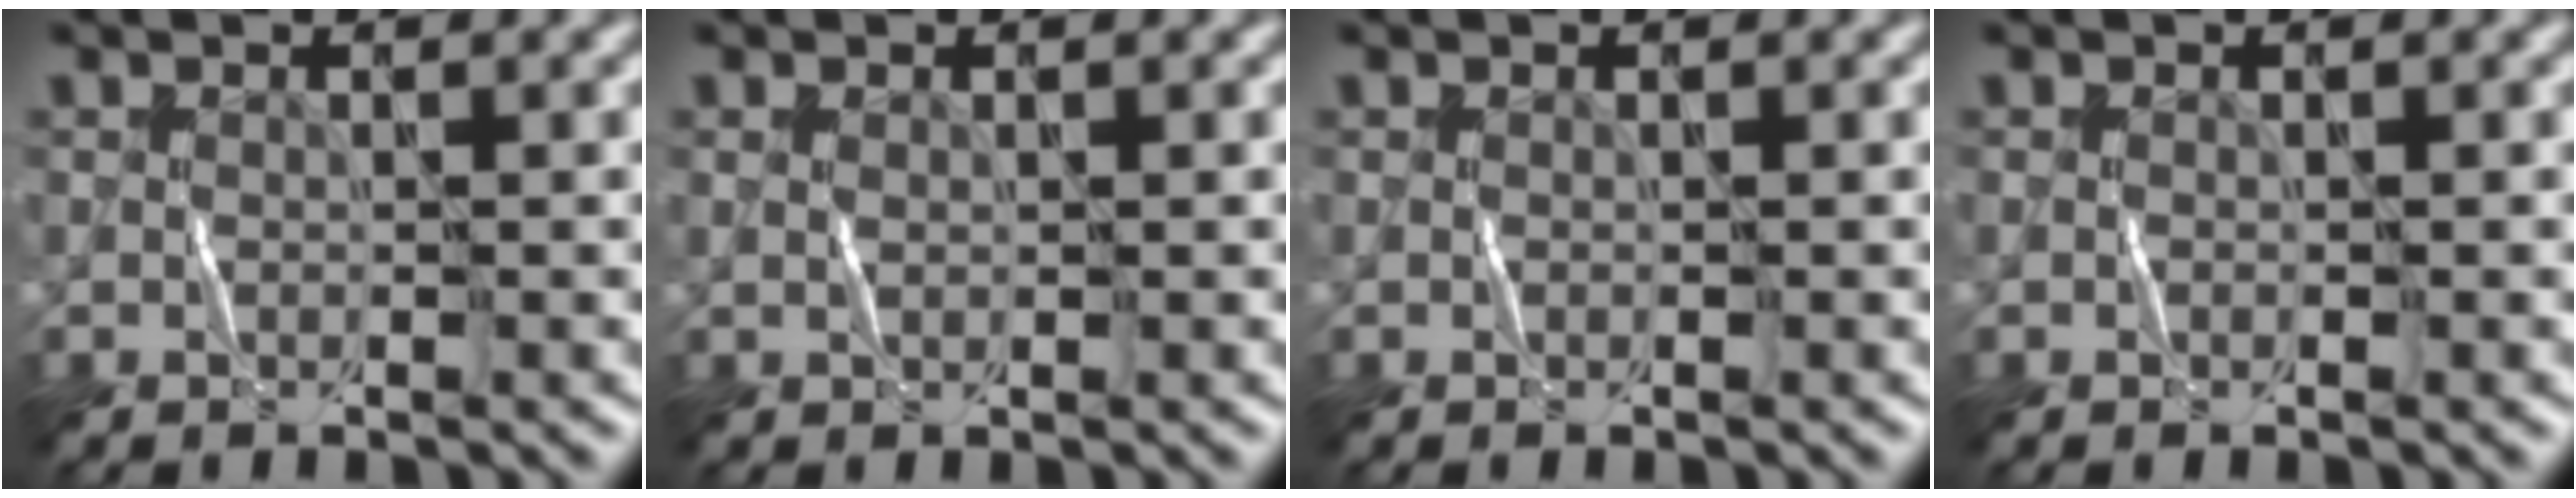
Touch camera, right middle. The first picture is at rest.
{"total": 0.6, "force": [0.2, 0.4, 0.4], "torque": [-0.010, 0.002, 0.005]}
{"total": 0.0}
{"total": 0.0}